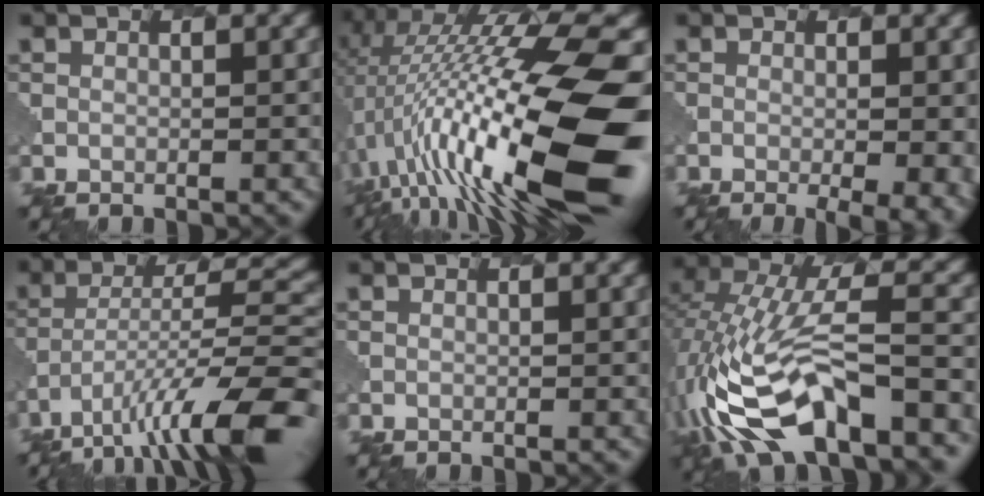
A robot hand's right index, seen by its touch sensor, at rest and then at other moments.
{"total": 16.8, "force": [-0.2, 3.5, 16.4], "torque": [-0.261, 0.021, 0.007]}
{"total": 6.7, "force": [-1.6, 3.0, 5.9], "torque": [-0.028, 0.007, -0.007]}
{"total": 11.3, "force": [-7.2, 2.6, 8.3], "torque": [-0.133, 0.012, -0.124]}
{"total": 0.0}
{"total": 12.2, "force": [-5.3, 4.4, 10.1], "torque": [-0.209, 0.012, -0.094]}